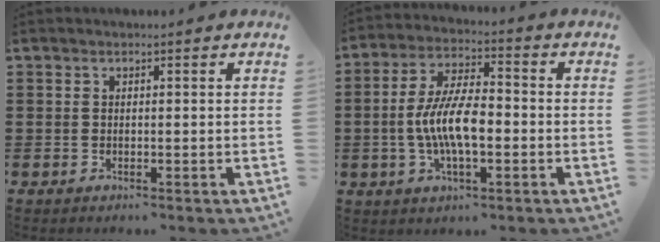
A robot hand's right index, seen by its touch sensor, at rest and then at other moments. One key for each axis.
{"total": 9.2, "fx": -1.5, "fy": 3.4, "fz": 8.4, "tx": -0.184, "ty": -0.003, "tz": -0.034}